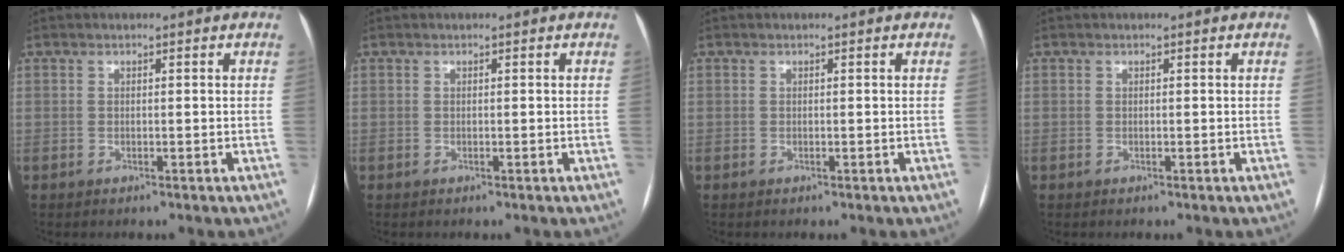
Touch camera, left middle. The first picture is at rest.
{"total": 0.0}
{"total": 0.0}
{"total": 0.0}